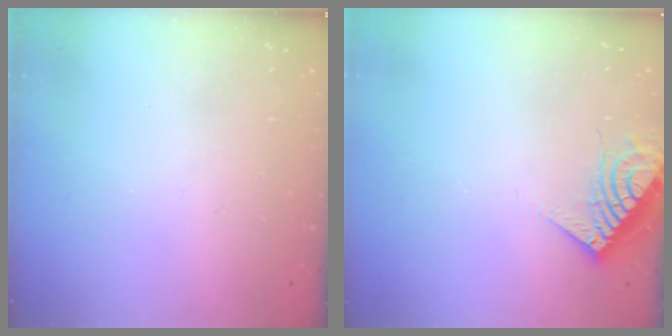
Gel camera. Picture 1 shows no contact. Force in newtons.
{"total": 6.8, "press": 6.7, "slide": 0.8}